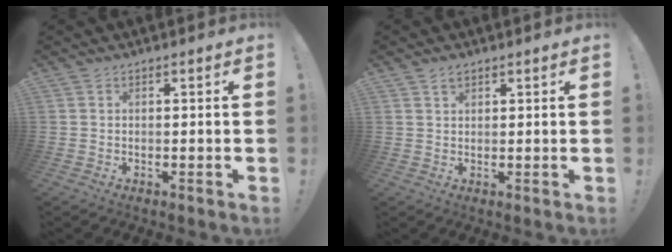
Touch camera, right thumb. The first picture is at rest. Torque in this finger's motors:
{"motor_torque": [-0.22, -0.15, -0.10, 0.44, 0.02]}